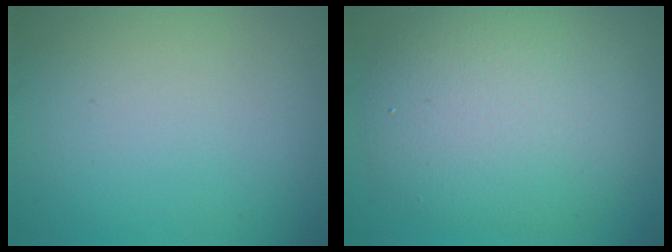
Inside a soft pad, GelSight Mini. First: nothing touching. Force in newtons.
{"total": 8.7, "press": 8.7, "slide": 0.6}